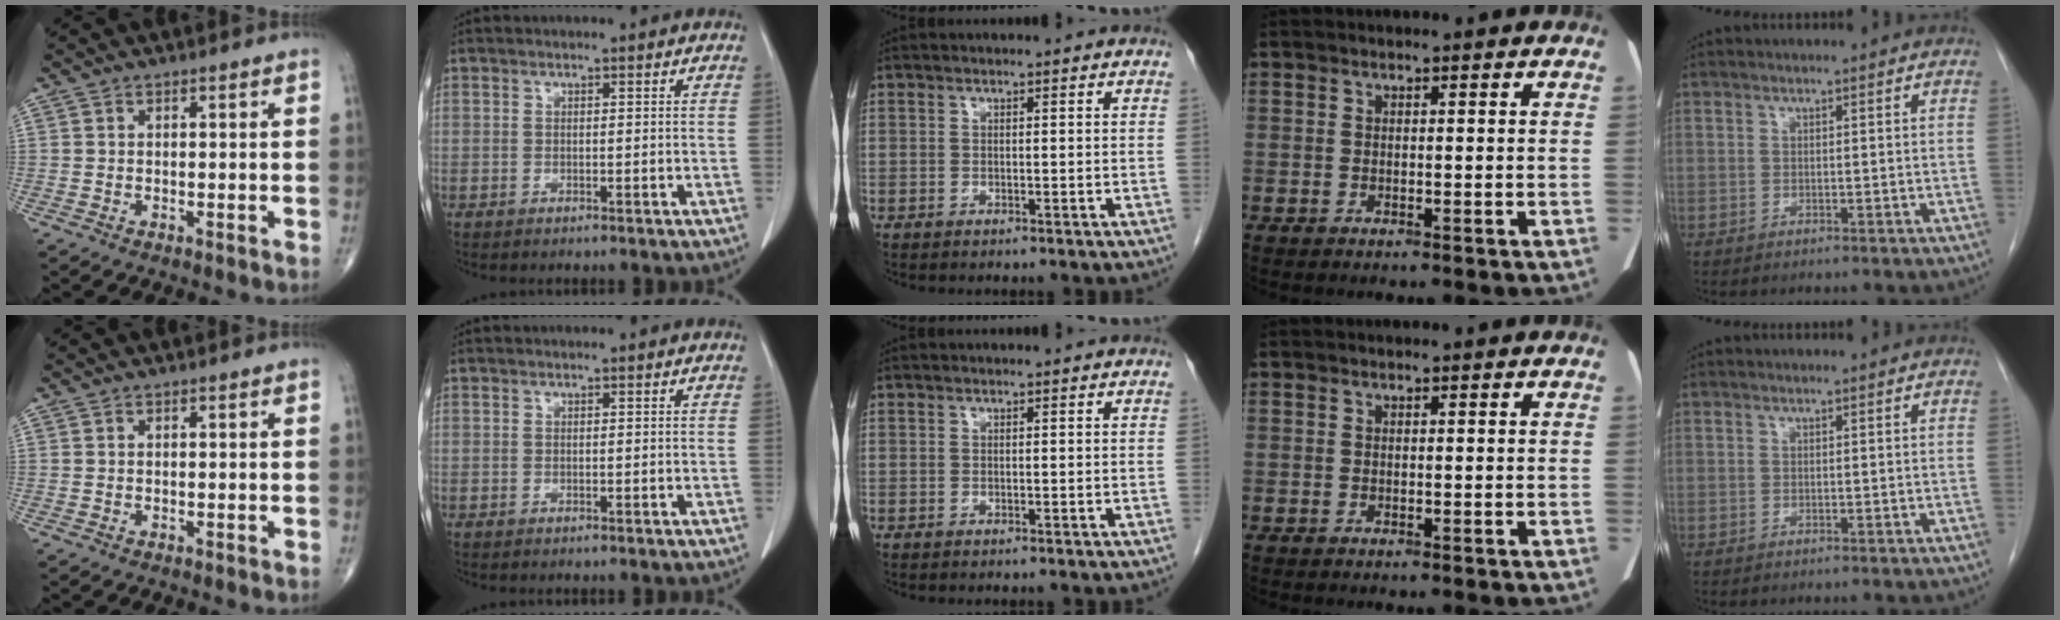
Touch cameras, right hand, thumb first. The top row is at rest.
{}